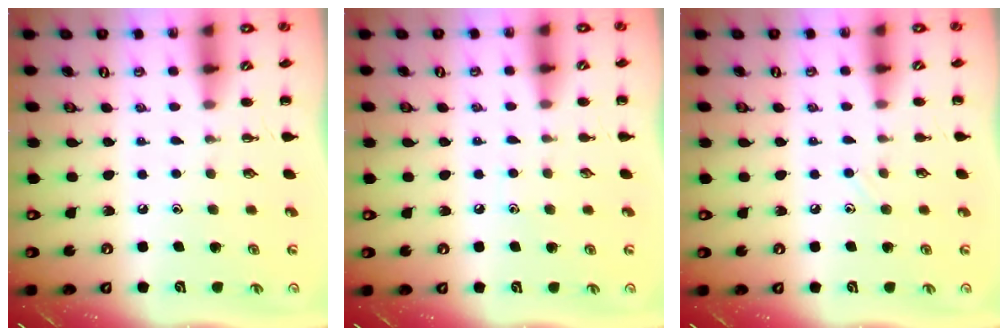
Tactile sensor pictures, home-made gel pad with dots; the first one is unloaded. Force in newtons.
{"total": 4.2, "press": 3.9, "slide": 1.5}
{"total": 3.7, "press": 3.4, "slide": 1.4}